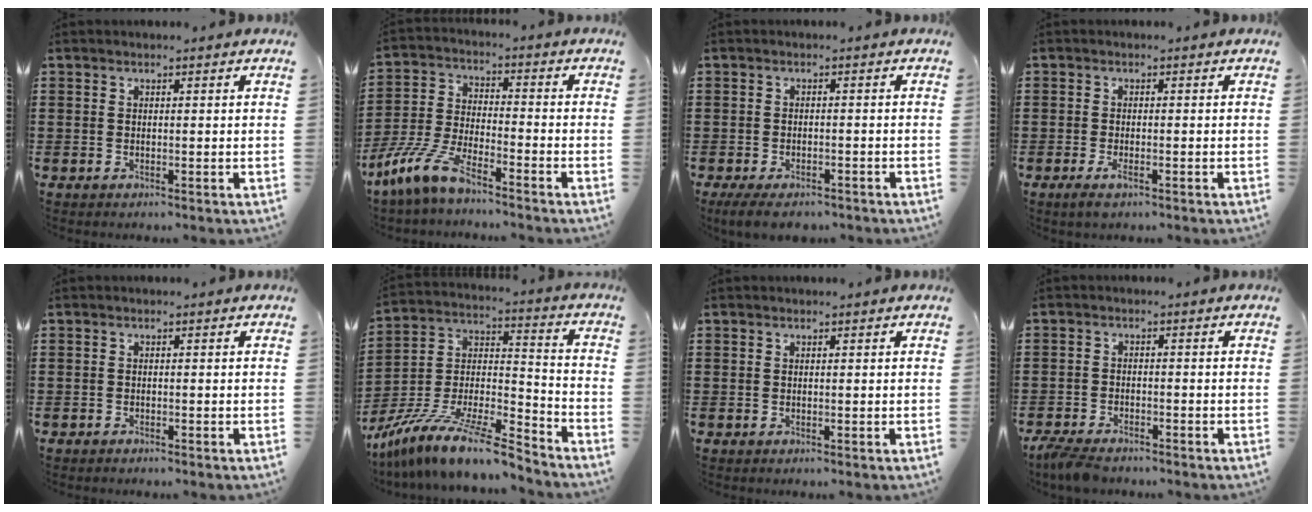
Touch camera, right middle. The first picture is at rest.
{"total": 8.5, "force": [-6.9, 1.3, 4.9], "torque": [-0.121, -0.007, -0.139]}
{"total": 2.8, "force": [-2.4, 0.7, 1.2], "torque": [-0.030, -0.002, -0.049]}
{"total": 2.1, "force": [-1.1, 0.6, 1.7], "torque": [-0.045, -0.008, -0.023]}
{"total": 0.7, "force": [-0.7, 0.0, 0.1], "torque": [-0.003, -0.001, -0.014]}
{"total": 13.9, "force": [-11.9, 0.9, 7.1], "torque": [-0.132, 0.016, -0.226]}
{"total": 0.0}
{"total": 3.5, "force": [-3.3, 0.8, 0.9], "torque": [-0.032, -0.002, -0.072]}